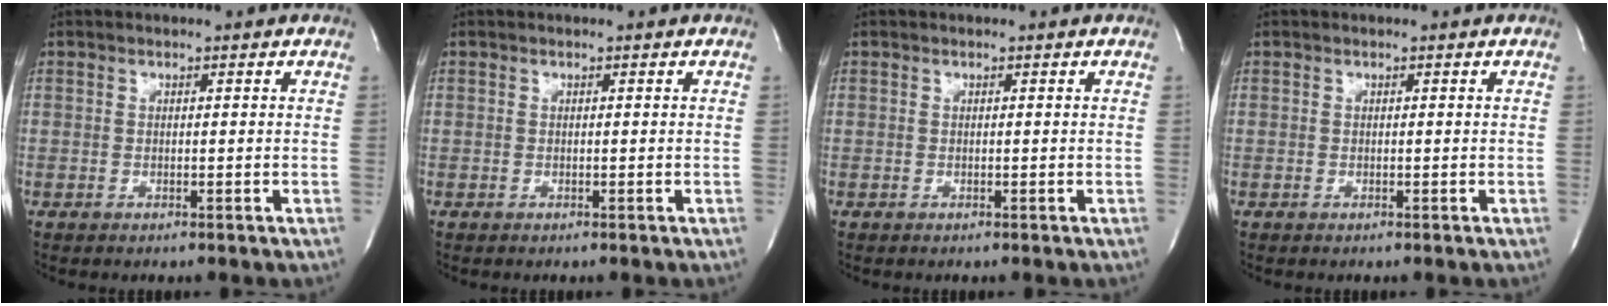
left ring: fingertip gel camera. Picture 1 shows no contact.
{"total": 0.0}
{"total": 0.0}
{"total": 0.0}